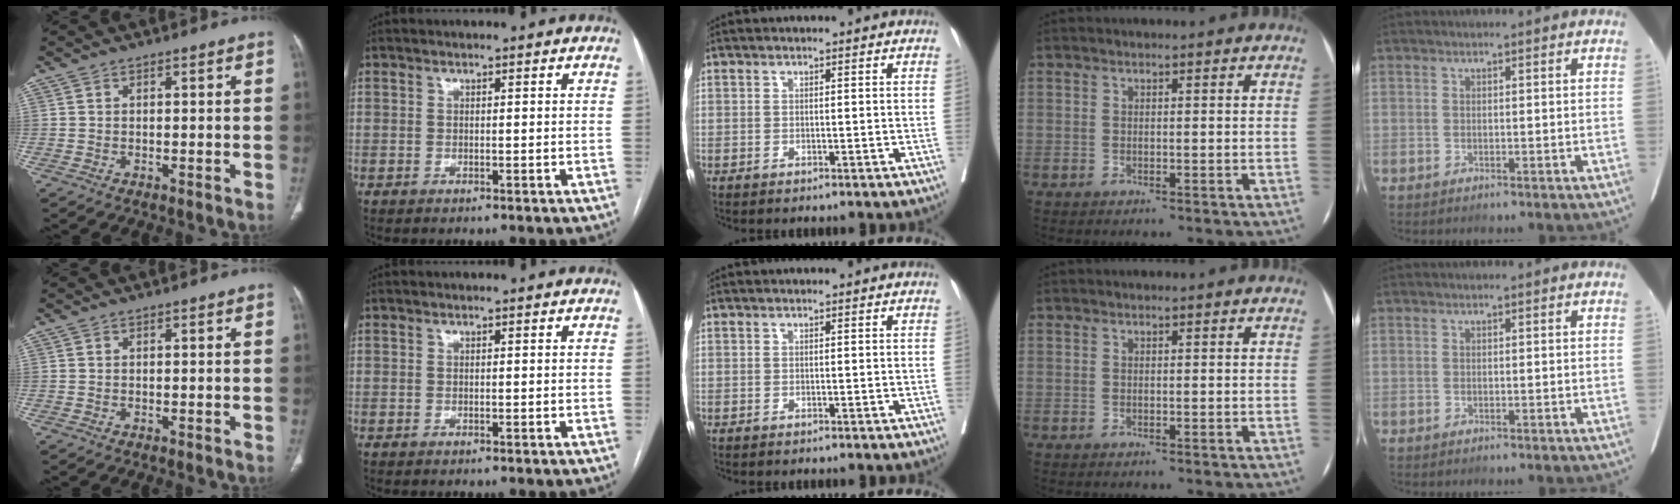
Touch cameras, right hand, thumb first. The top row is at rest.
{}